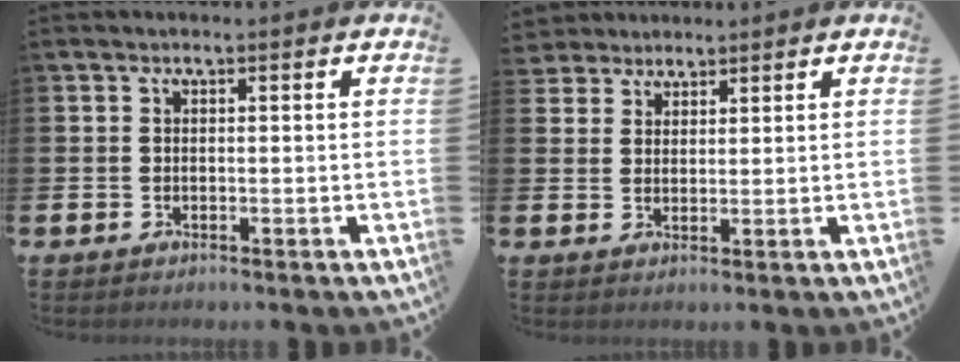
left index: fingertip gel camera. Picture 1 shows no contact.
{"total": 3.5, "force": [3.2, 1.4, -0.4], "torque": [-0.003, -0.009, 0.060]}